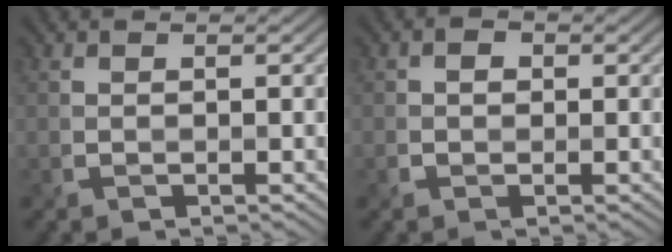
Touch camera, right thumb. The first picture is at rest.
{"total": 1.2, "force": [0.0, 1.1, 0.5], "torque": [-0.007, 0.000, -0.008]}